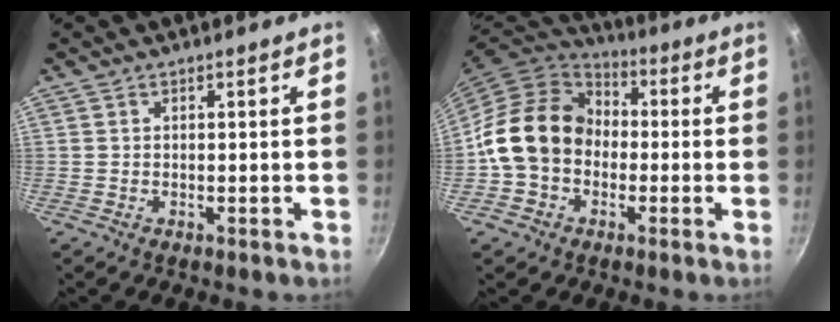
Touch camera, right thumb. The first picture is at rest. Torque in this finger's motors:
{"motor_torque": [1.23, 3.15, 0.87, -0.94, 0.42]}